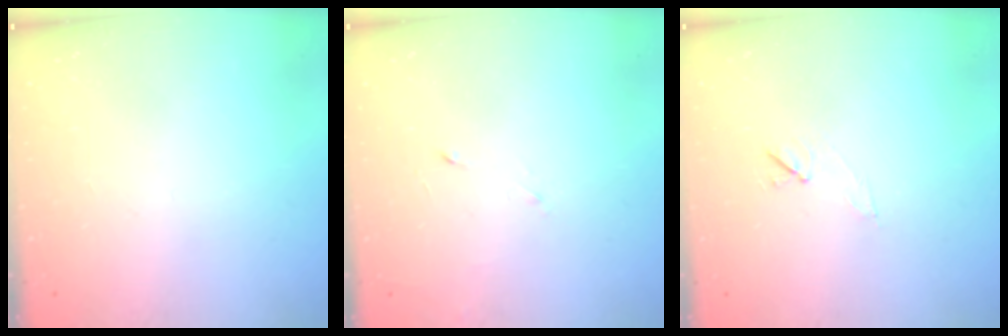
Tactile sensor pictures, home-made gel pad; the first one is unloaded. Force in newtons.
{"total": 3.8, "press": 3.7, "slide": 0.9}
{"total": 5.2, "press": 4.7, "slide": 2.1}